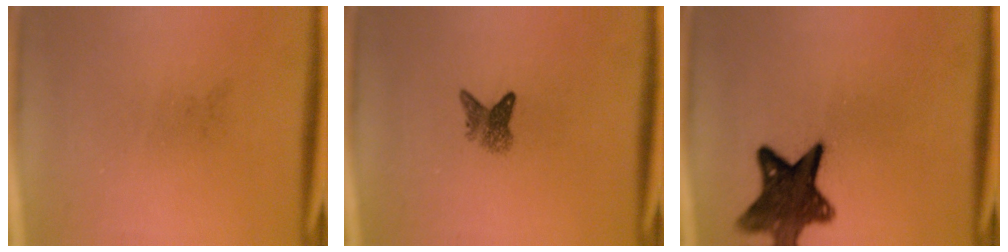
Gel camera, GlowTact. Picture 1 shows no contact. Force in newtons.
{"total": 2.6}
{"total": 11.5}